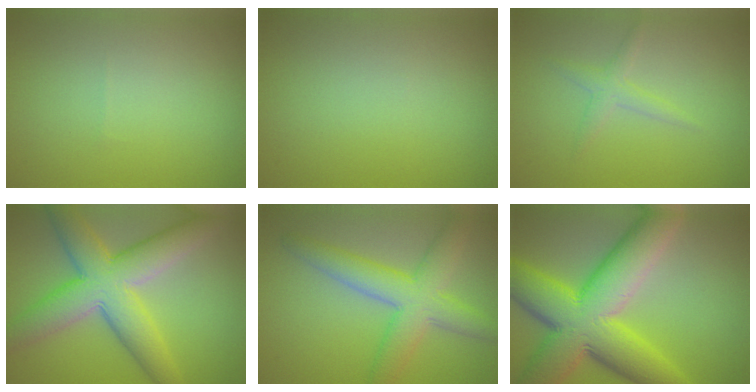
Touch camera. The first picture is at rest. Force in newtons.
{"total": 0.0}
{"total": 1.6, "press": 1.6, "slide": 0.1}
{"total": 9.2, "press": 9.2, "slide": 0.2}
{"total": 6.2, "press": 6.2, "slide": 0.2}
{"total": 13.1, "press": 13.1, "slide": 0.4}